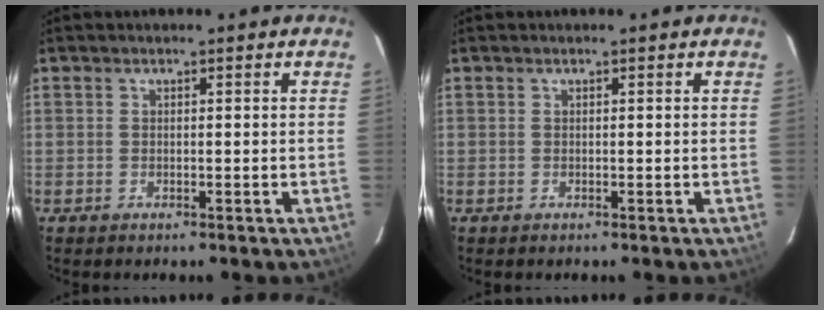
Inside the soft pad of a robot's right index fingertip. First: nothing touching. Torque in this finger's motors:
{"motor_torque": [0.09, 0.02, 0.04, 0.01]}